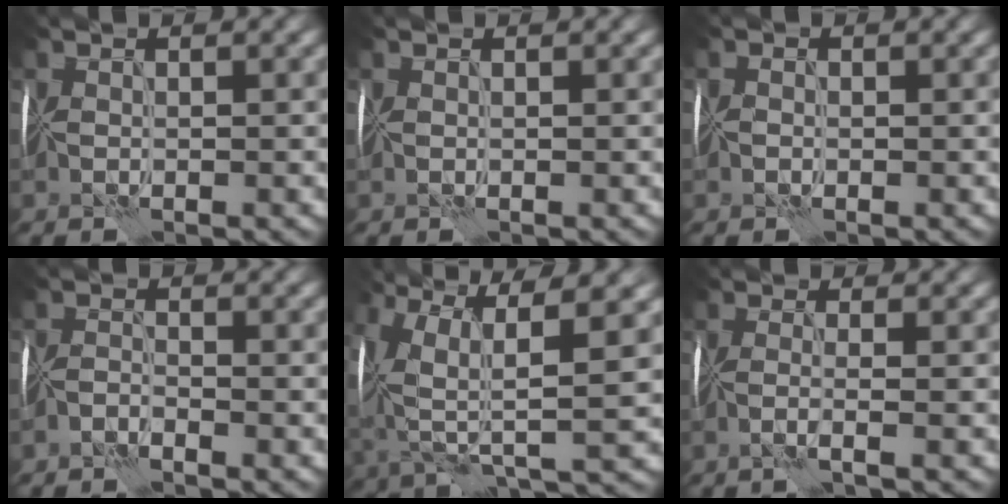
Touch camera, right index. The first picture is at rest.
{"total": 0.0}
{"total": 0.5, "force": [-0.4, 0.2, 0.1], "torque": [-0.002, -0.003, -0.011]}
{"total": 1.3, "force": [-1.3, -0.2, 0.3], "torque": [-0.010, 0.005, -0.031]}
{"total": 9.0, "force": [1.7, 3.1, 8.3], "torque": [-0.177, -0.001, 0.029]}
{"total": 1.7, "force": [-1.0, -0.1, 1.4], "torque": [-0.029, -0.005, -0.031]}